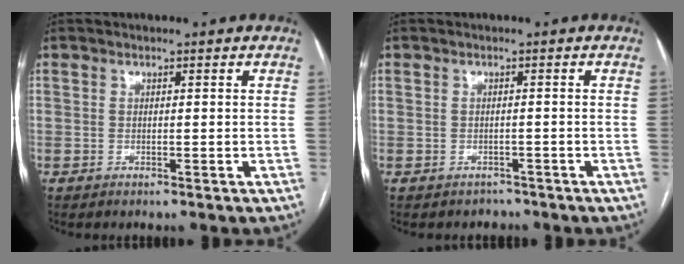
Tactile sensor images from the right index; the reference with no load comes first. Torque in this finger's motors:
{"motor_torque": [-0.97, -0.52, -1.05, -0.21]}